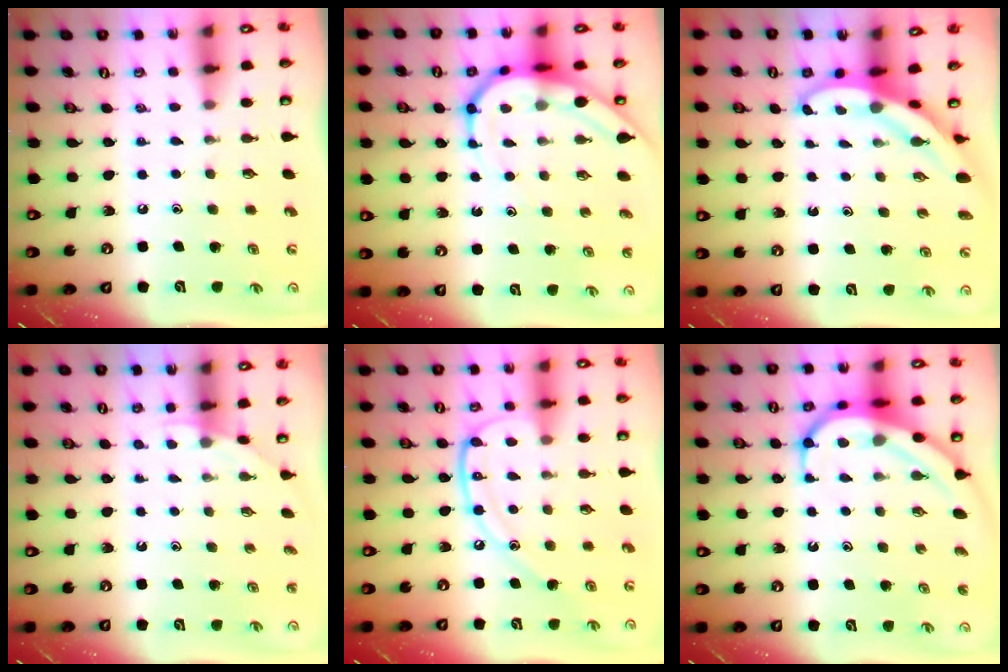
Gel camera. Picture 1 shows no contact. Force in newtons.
{"total": 9.1, "press": 9.1, "slide": 0.8}
{"total": 3.4, "press": 3.4, "slide": 0.1}
{"total": 2.5, "press": 2.5, "slide": 0.2}
{"total": 14.4, "press": 14.3, "slide": 1.6}
{"total": 8.8, "press": 8.8, "slide": 0.6}